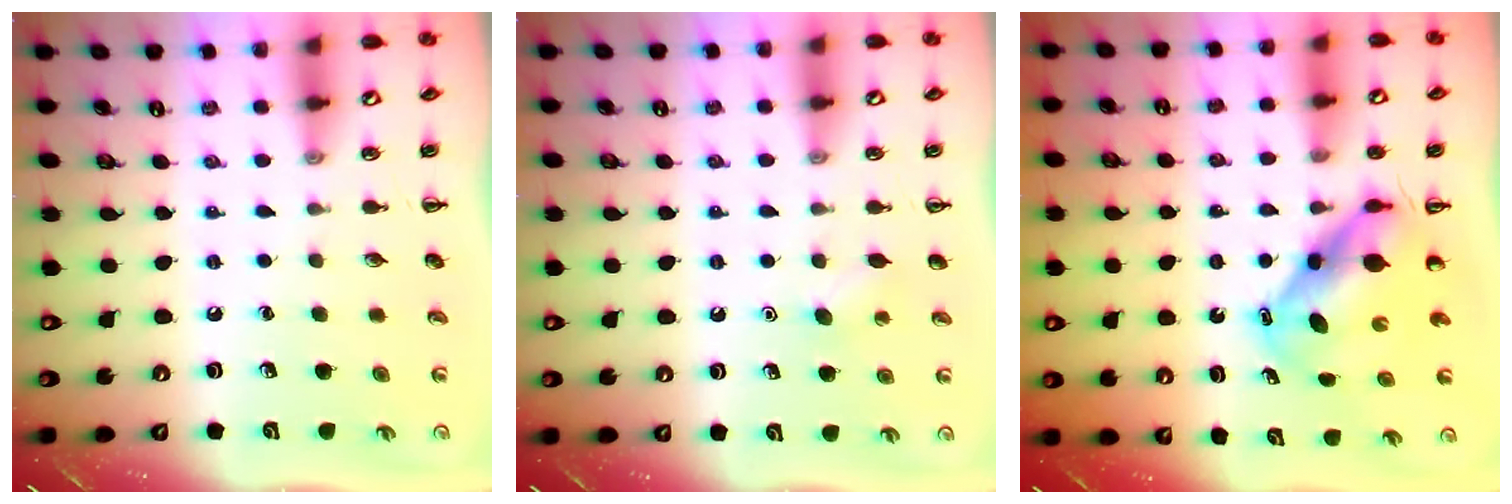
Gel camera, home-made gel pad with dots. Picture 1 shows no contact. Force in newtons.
{"total": 4.0, "press": 3.8, "slide": 1.1}
{"total": 6.4, "press": 6.2, "slide": 1.6}